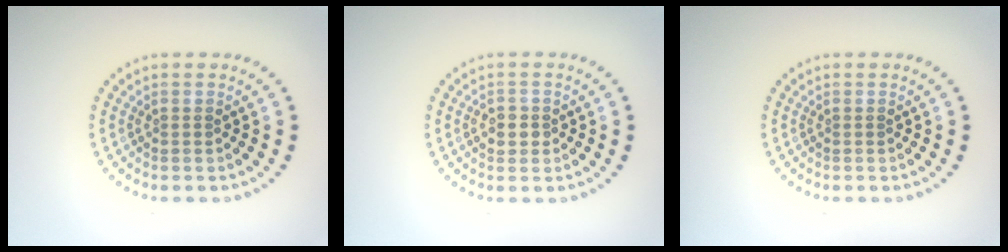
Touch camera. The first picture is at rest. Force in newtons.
{"total": 1.5, "press": 1.5, "slide": 0.2}
{"total": 0.0}